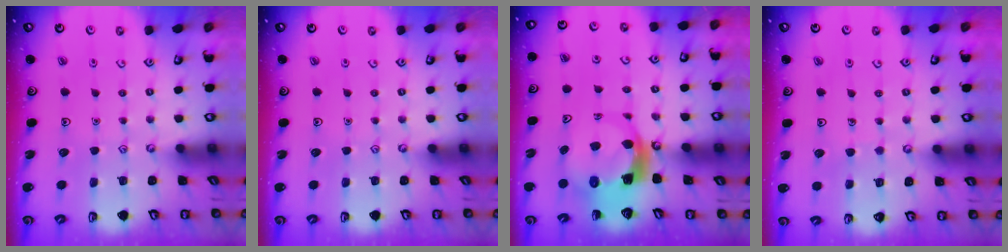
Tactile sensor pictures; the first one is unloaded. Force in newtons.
{"total": 0.0}
{"total": 7.1, "press": 7.0, "slide": 1.1}
{"total": 3.2, "press": 3.2, "slide": 0.2}